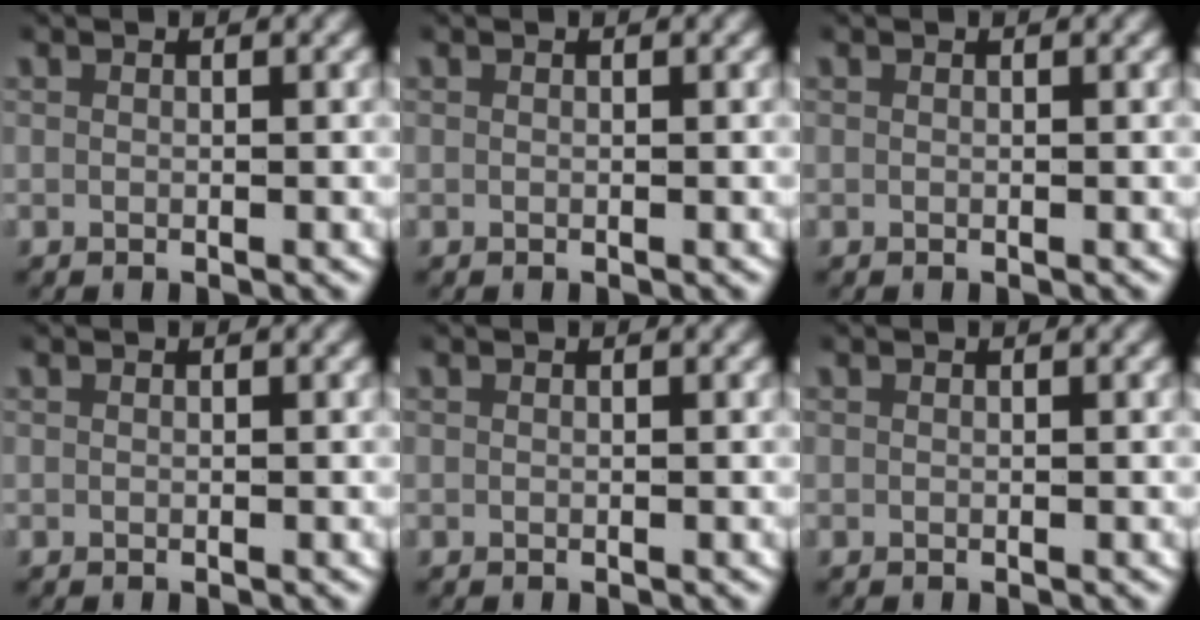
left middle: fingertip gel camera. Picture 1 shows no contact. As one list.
[{"total": 0.0}, {"total": 0.0}, {"total": 0.0}, {"total": 0.0}, {"total": 0.0}]